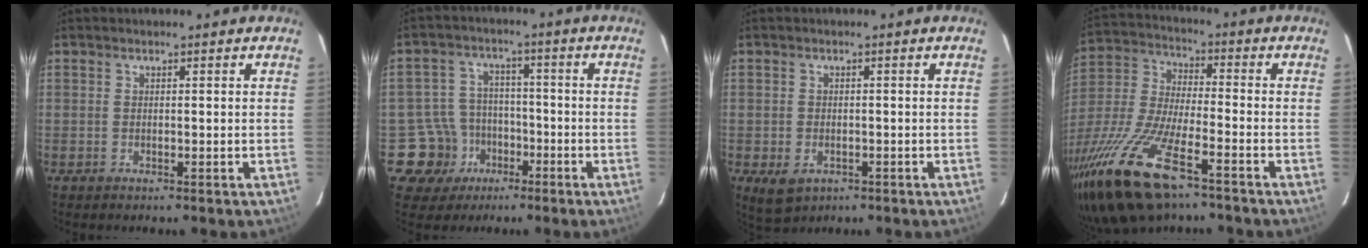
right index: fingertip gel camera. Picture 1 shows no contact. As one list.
[{"total": 8.8, "force": [-4.2, 7.8, 0.2], "torque": [-0.030, 0.031, -0.060]}, {"total": 4.6, "force": [-1.8, 3.3, 2.5], "torque": [-0.051, -0.010, -0.020]}, {"total": 22.6, "force": [-14.4, 7.0, 16.0], "torque": [-0.353, -0.056, -0.273]}]